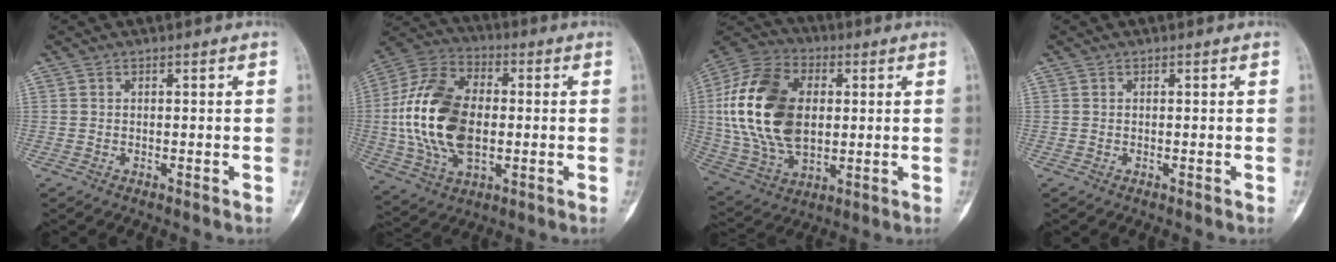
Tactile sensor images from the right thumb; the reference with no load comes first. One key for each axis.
{"total": 20.4, "fx": -0.4, "fy": 12.5, "fz": 16.2, "tx": -0.315, "ty": 0.012, "tz": -0.006}
{"total": 22.4, "fx": 2.4, "fy": 14.2, "fz": 17.2, "tx": -0.330, "ty": -0.001, "tz": 0.047}
{"total": 0.0}